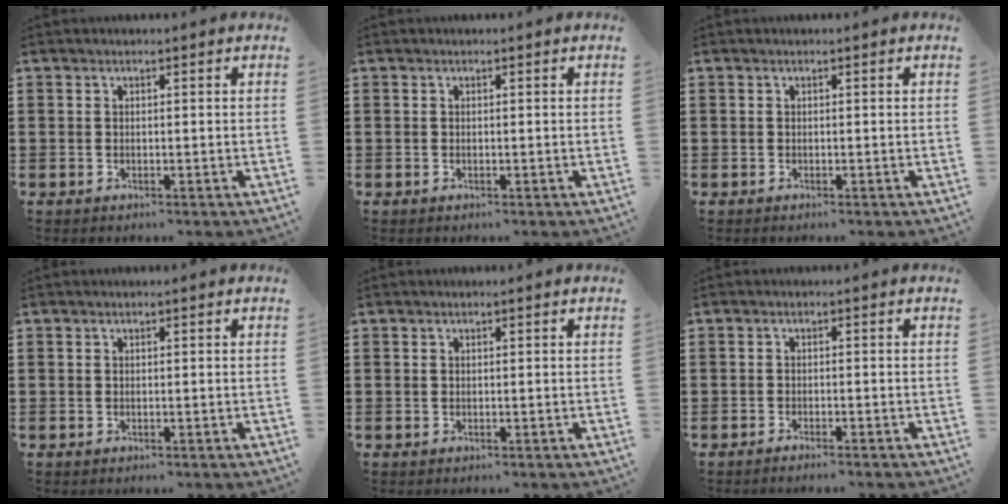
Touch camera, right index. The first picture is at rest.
{"total": 0.0}
{"total": 0.0}
{"total": 0.0}
{"total": 0.0}
{"total": 1.3, "force": [-1.2, -0.3, 0.2], "torque": [-0.004, -0.002, -0.024]}